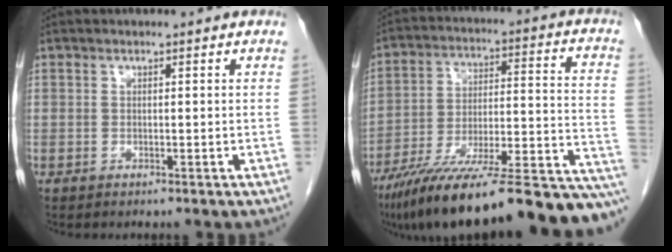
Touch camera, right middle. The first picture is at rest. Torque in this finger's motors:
{"motor_torque": [1.08, -1.06, 0.99, 0.21]}